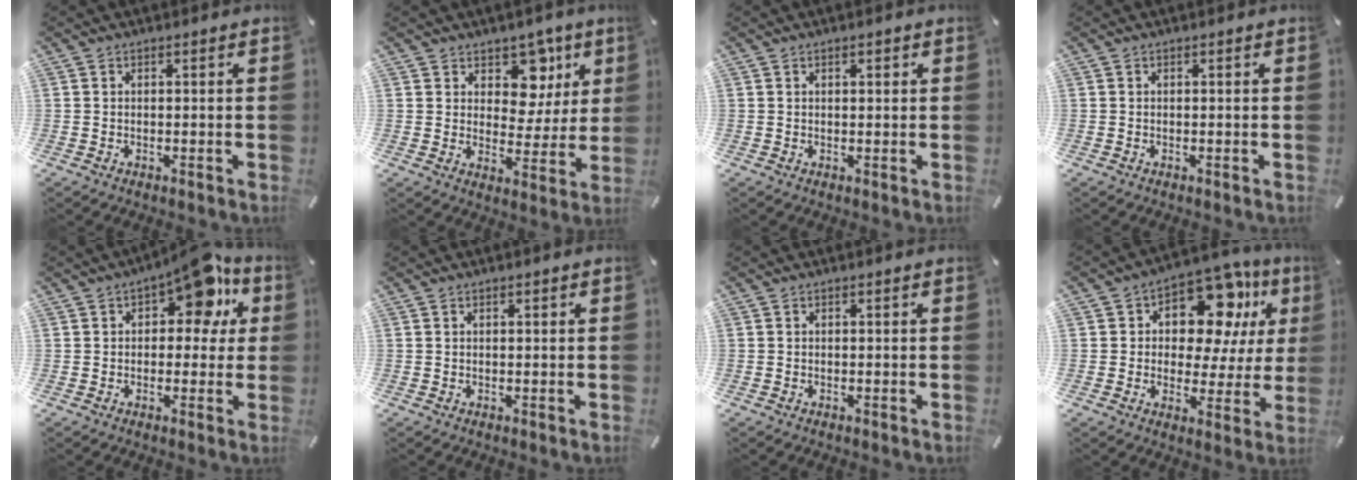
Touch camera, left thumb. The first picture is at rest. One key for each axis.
{"total": 11.8, "fx": 6.2, "fy": 8.4, "fz": 5.4, "tx": -0.059, "ty": -0.049, "tz": 0.110}
{"total": 1.2, "fx": 0.6, "fy": 0.6, "fz": 0.9, "tx": -0.019, "ty": 0.004, "tz": 0.009}
{"total": 0.0}
{"total": 11.2, "fx": 6.1, "fy": 5.9, "fz": 7.3, "tx": -0.084, "ty": -0.037, "tz": 0.100}
{"total": 0.6, "fx": 0.3, "fy": 0.3, "fz": 0.5, "tx": -0.009, "ty": 0.003, "tz": 0.004}
{"total": 0.0}
{"total": 14.2, "fx": 7.3, "fy": 8.4, "fz": 8.9, "tx": -0.131, "ty": -0.047, "tz": 0.128}